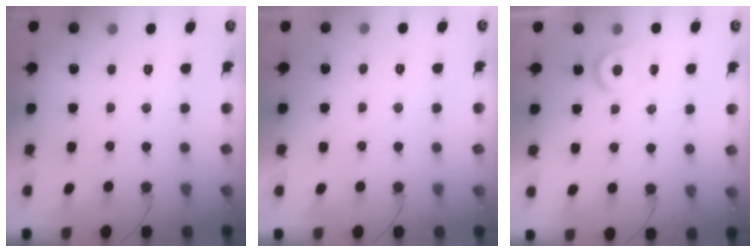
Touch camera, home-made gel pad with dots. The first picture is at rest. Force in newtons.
{"total": 3.7, "press": 3.7, "slide": 0.3}
{"total": 3.7, "press": 3.7, "slide": 0.5}